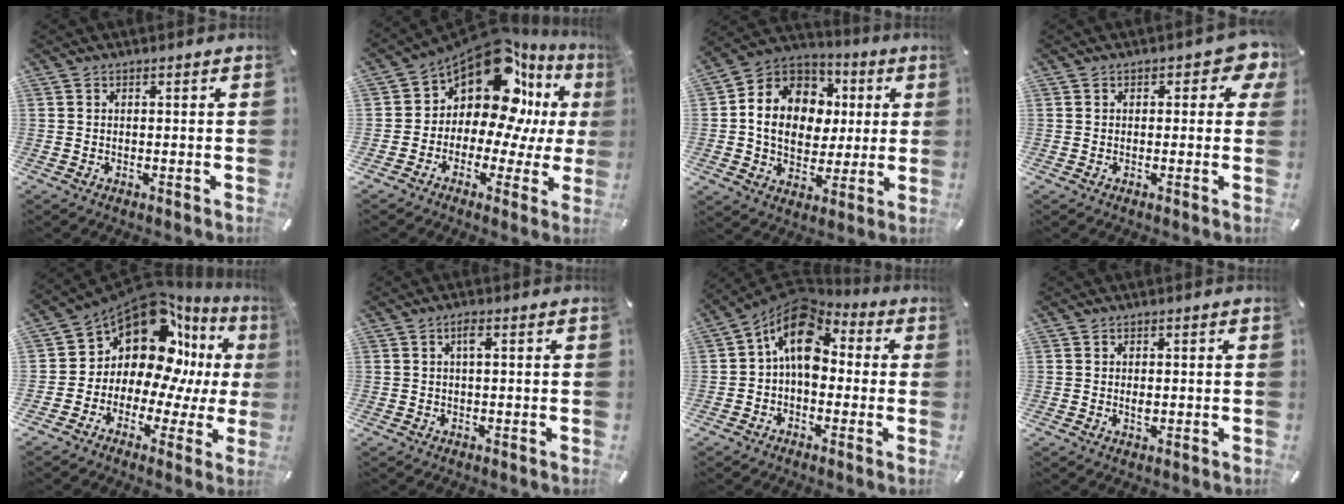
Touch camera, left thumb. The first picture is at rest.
{"total": 17.1, "force": [9.2, 10.0, 10.3], "torque": [-0.179, -0.089, 0.156]}
{"total": 13.2, "force": [1.3, 11.4, 6.5], "torque": [-0.131, 0.000, 0.026]}
{"total": 4.7, "force": [1.8, 2.7, 3.4], "torque": [-0.038, -0.002, 0.025]}
{"total": 15.6, "force": [8.0, 10.2, 8.7], "torque": [-0.167, -0.090, 0.133]}
{"total": 2.1, "force": [0.5, 0.5, 1.9], "torque": [-0.040, 0.004, 0.007]}
{"total": 12.6, "force": [2.0, 8.3, 9.3], "torque": [-0.162, 0.001, 0.033]}
{"total": 1.3, "force": [0.0, 0.8, 1.1], "torque": [-0.021, 0.002, -0.001]}